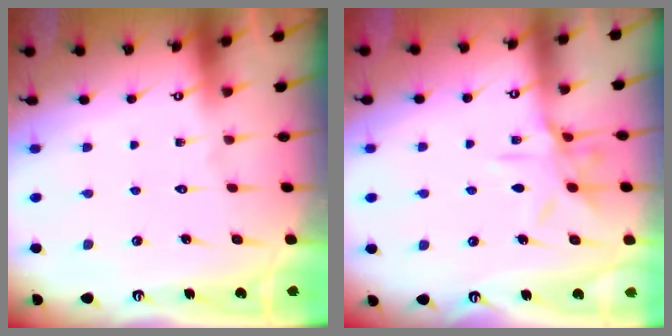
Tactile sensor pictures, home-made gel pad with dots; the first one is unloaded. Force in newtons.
{"total": 9.6, "press": 9.6, "slide": 0.6}